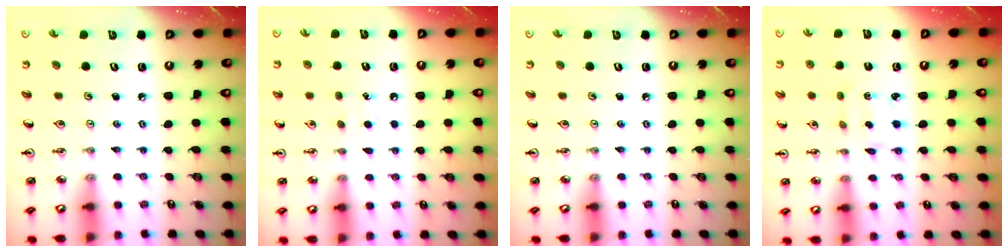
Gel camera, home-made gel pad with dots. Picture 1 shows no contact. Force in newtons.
{"total": 5.4, "press": 5.4, "slide": 0.7}
{"total": 0.0}
{"total": 2.4, "press": 2.3, "slide": 0.6}